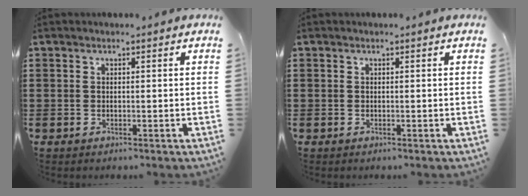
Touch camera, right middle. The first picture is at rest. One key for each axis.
{"total": 0.0}